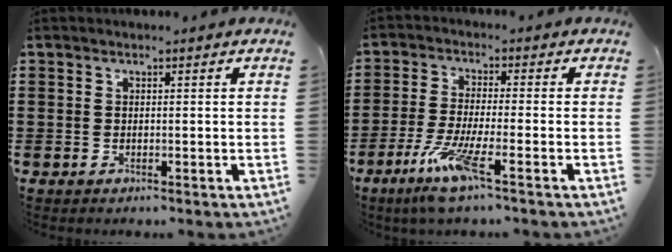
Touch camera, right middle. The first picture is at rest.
{"total": 7.6, "force": [-4.2, 0.8, 6.3], "torque": [-0.131, -0.011, -0.077]}